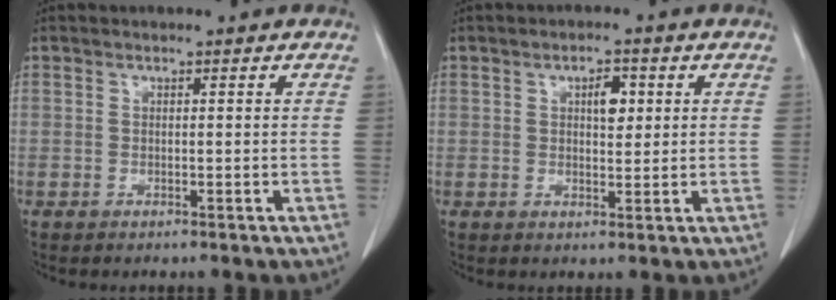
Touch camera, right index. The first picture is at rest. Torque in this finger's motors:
{"motor_torque": [0.17, 0.16, 0.03, 0.05]}